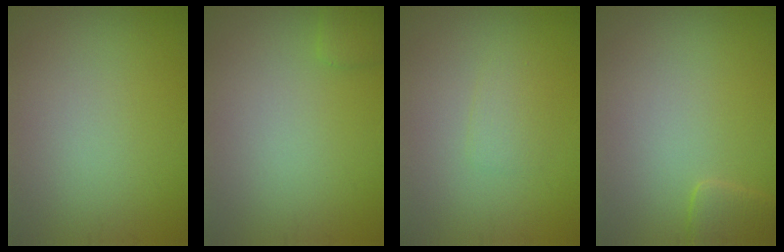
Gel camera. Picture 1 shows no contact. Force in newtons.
{"total": 1.3, "press": 1.3, "slide": 0.1}
{"total": 1.4, "press": 1.4, "slide": 0.1}
{"total": 1.7, "press": 1.7, "slide": 0.2}